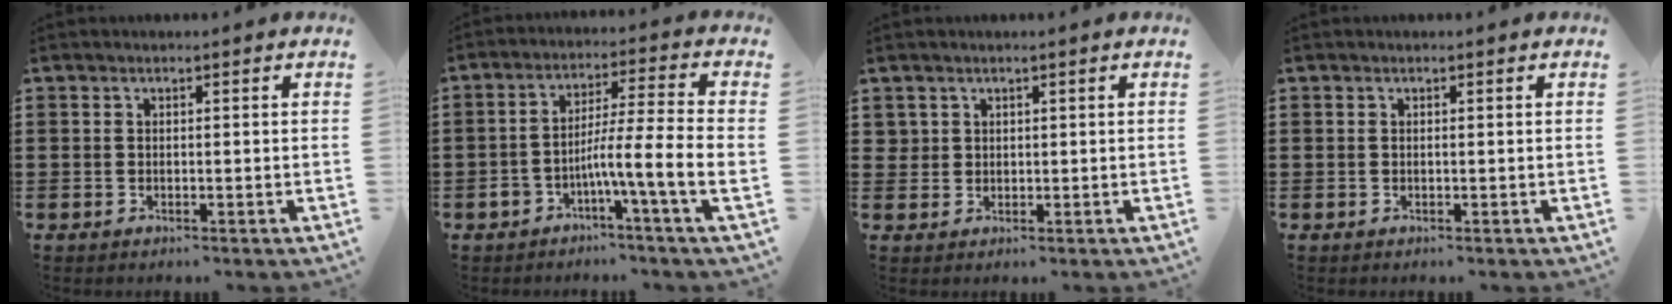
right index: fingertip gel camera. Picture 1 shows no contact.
{"total": 7.4, "force": [-3.5, -0.4, 6.5], "torque": [-0.120, -0.010, -0.069]}
{"total": 1.5, "force": [0.9, 1.3, 0.1], "torque": [-0.007, 0.006, 0.017]}
{"total": 0.0}